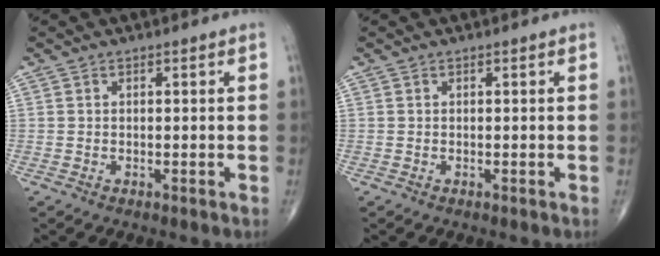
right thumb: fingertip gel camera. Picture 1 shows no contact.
{"total": 0.0}